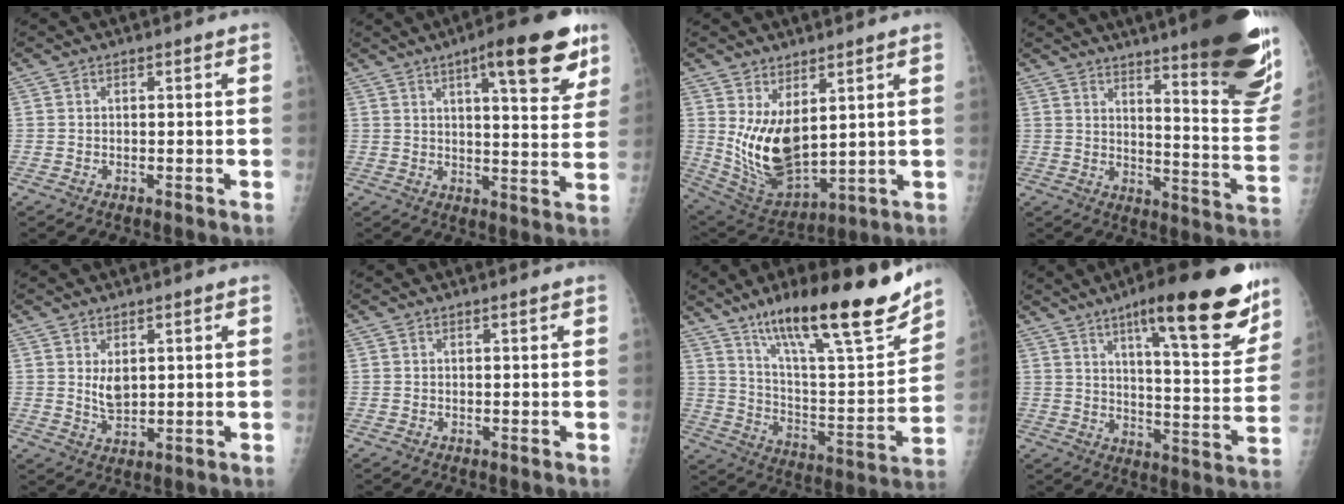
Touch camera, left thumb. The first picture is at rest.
{"total": 15.9, "force": [8.7, 4.1, 12.6], "torque": [-0.141, -0.029, 0.117]}
{"total": 12.8, "force": [3.5, 6.5, 10.4], "torque": [-0.174, -0.037, 0.091]}
{"total": 25.1, "force": [17.0, 3.9, 18.1], "torque": [-0.209, -0.108, 0.223]}
{"total": 4.1, "force": [1.3, 2.3, 3.1], "torque": [-0.046, -0.017, 0.030]}
{"total": 0.5, "force": [0.3, 0.0, 0.4], "torque": [-0.008, 0.000, 0.006]}
{"total": 25.7, "force": [17.7, 5.3, 17.9], "torque": [-0.258, -0.071, 0.292]}
{"total": 21.9, "force": [13.6, 4.8, 16.5], "torque": [-0.203, -0.062, 0.200]}